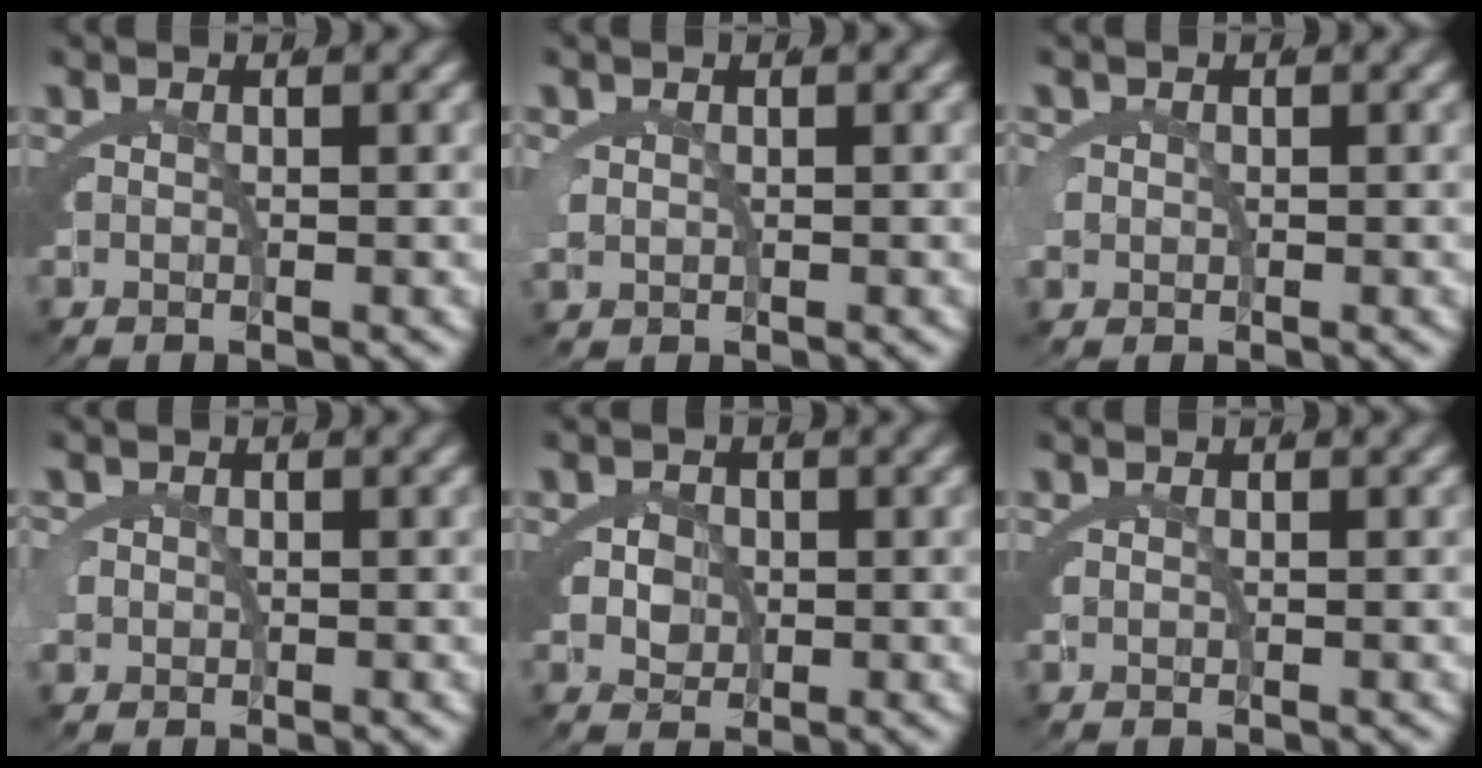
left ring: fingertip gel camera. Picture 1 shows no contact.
{"total": 1.0, "force": [0.5, 0.7, 0.6], "torque": [-0.027, -0.009, 0.019]}
{"total": 1.5, "force": [0.1, 1.4, 0.7], "torque": [-0.028, -0.010, 0.007]}
{"total": 2.0, "force": [-0.1, 1.8, 0.8], "torque": [-0.031, -0.011, 0.002]}
{"total": 3.4, "force": [-0.3, 2.9, 1.7], "torque": [-0.038, -0.020, 0.002]}
{"total": 0.0}